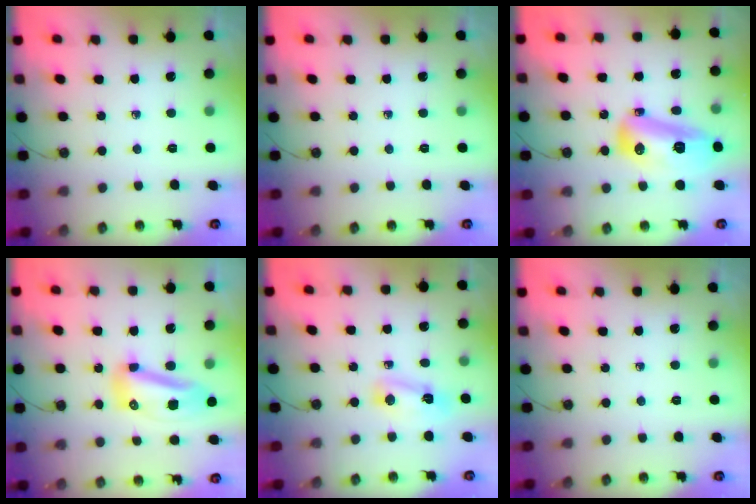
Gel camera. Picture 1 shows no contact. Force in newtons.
{"total": 0.0}
{"total": 15.9, "press": 15.6, "slide": 2.8}
{"total": 11.5, "press": 11.4, "slide": 1.3}
{"total": 4.7, "press": 4.7, "slide": 0.5}
{"total": 0.0}